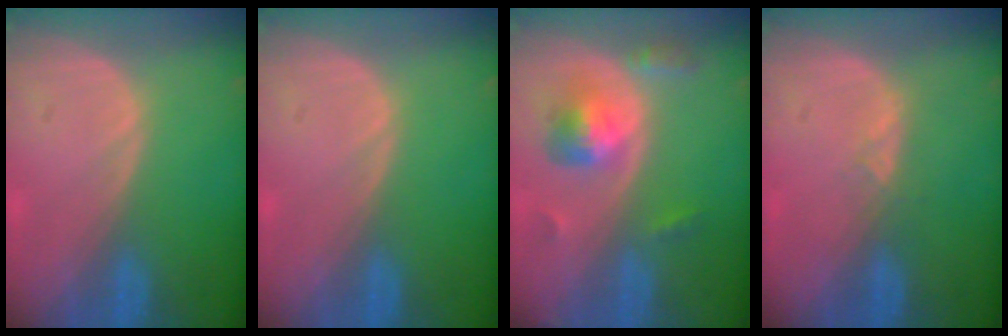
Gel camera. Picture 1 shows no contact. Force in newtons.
{"total": 0.0}
{"total": 5.7, "press": 5.2, "slide": 2.4}
{"total": 1.4, "press": 1.2, "slide": 0.8}